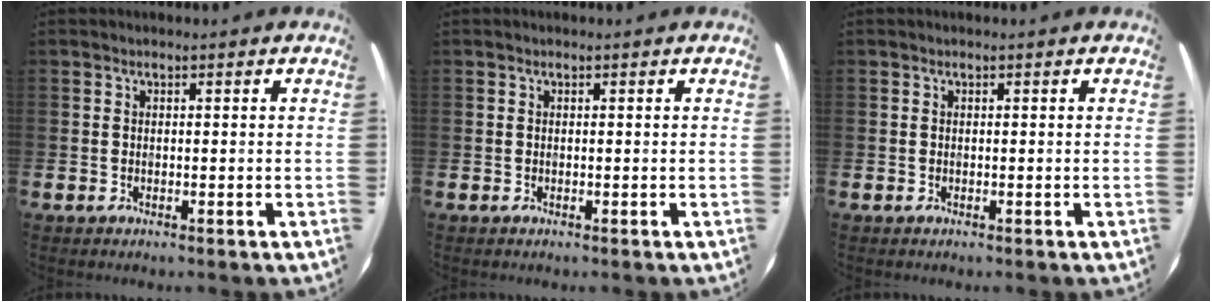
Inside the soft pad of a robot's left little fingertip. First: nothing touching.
{"total": 0.0}
{"total": 0.0}